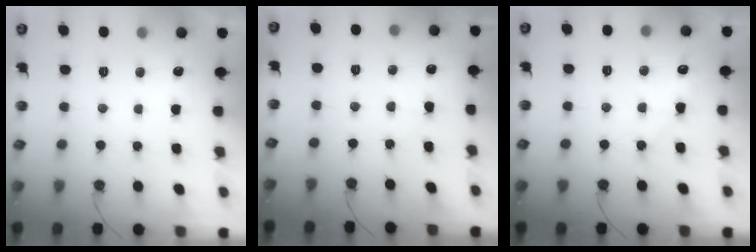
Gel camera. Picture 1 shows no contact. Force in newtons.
{"total": 3.6, "press": 3.6, "slide": 0.6}
{"total": 4.6, "press": 4.5, "slide": 0.7}